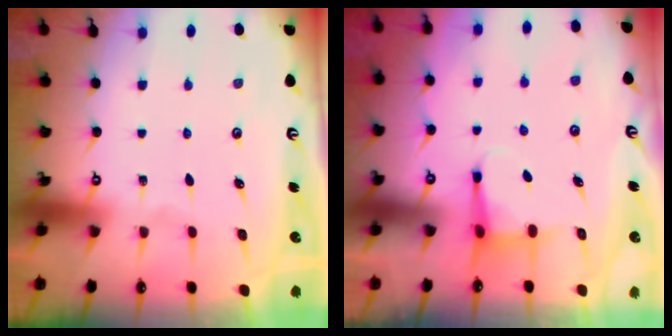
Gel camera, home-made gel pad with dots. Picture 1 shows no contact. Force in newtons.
{"total": 4.4, "press": 4.3, "slide": 0.4}